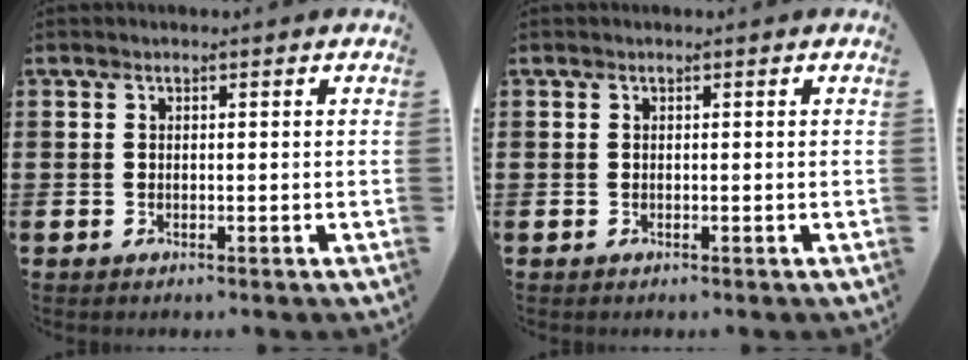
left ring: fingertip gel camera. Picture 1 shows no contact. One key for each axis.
{"total": 0.0}